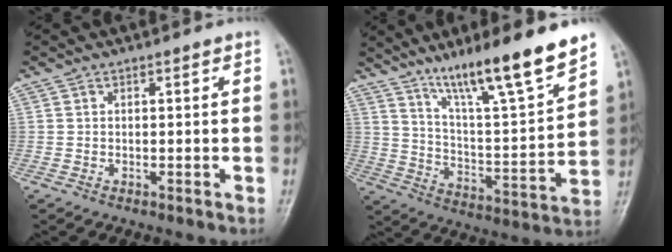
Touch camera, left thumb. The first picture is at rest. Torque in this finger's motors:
{"motor_torque": [2.06, 1.64, 1.44, -1.33, 0.24]}